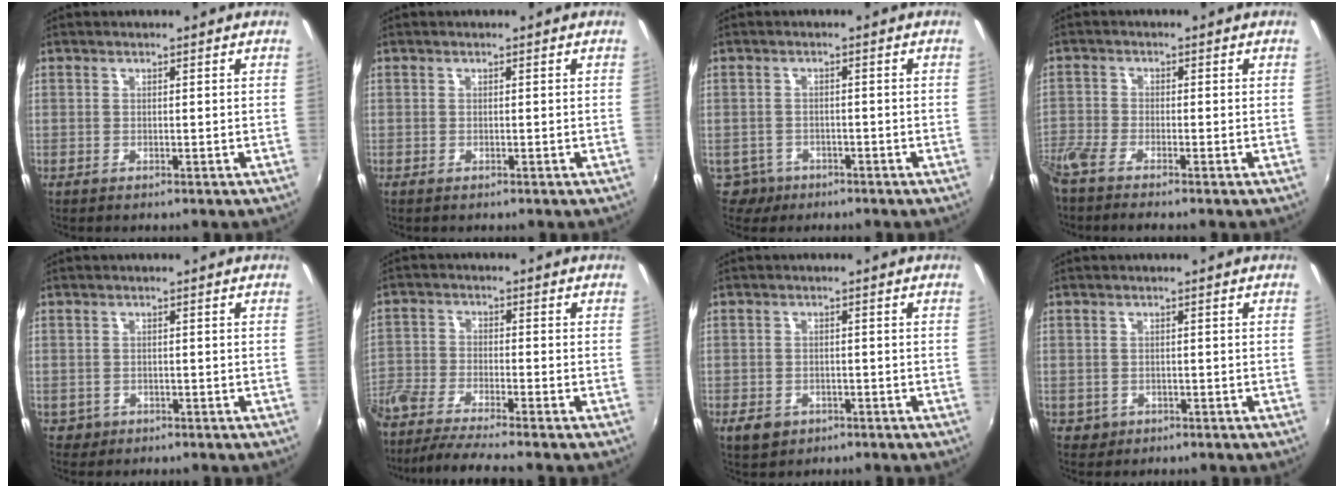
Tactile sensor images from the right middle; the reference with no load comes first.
{"total": 0.0}
{"total": 3.8, "force": [-2.3, 3.0, 0.4], "torque": [-0.020, 0.000, -0.037]}
{"total": 5.1, "force": [-4.4, 0.4, 2.6], "torque": [-0.070, -0.021, -0.091]}
{"total": 2.2, "force": [-0.8, 2.0, 0.5], "torque": [-0.016, -0.004, -0.009]}
{"total": 11.1, "force": [-9.6, 0.5, 5.5], "torque": [-0.131, -0.027, -0.179]}
{"total": 4.0, "force": [-2.1, 3.0, 1.8], "torque": [-0.043, -0.005, -0.031]}
{"total": 2.2, "force": [-0.6, 2.0, 0.6], "torque": [-0.017, -0.004, -0.004]}